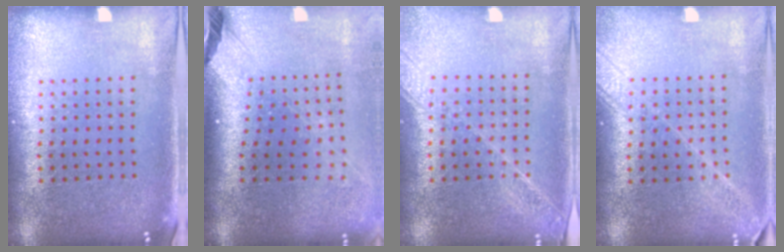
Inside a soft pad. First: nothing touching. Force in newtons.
{"total": 2.7, "press": 2.0, "slide": 1.8}
{"total": 1.6, "press": 1.4, "slide": 0.8}
{"total": 1.8, "press": 1.5, "slide": 1.0}